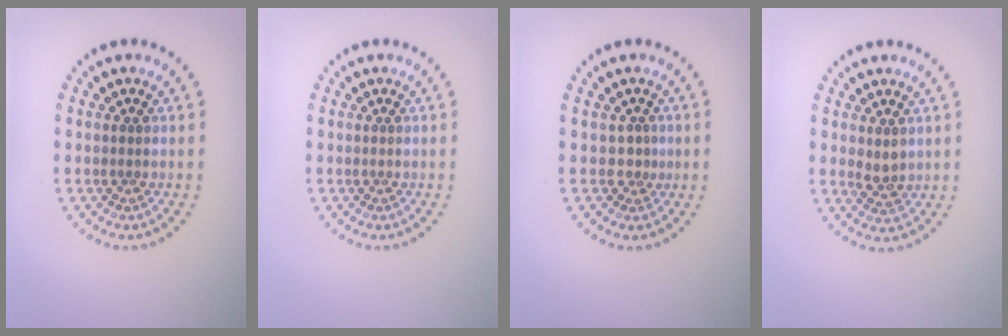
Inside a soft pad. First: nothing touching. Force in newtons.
{"total": 0.0}
{"total": 1.0, "press": 0.5, "slide": 0.9}
{"total": 1.9, "press": 1.7, "slide": 0.7}